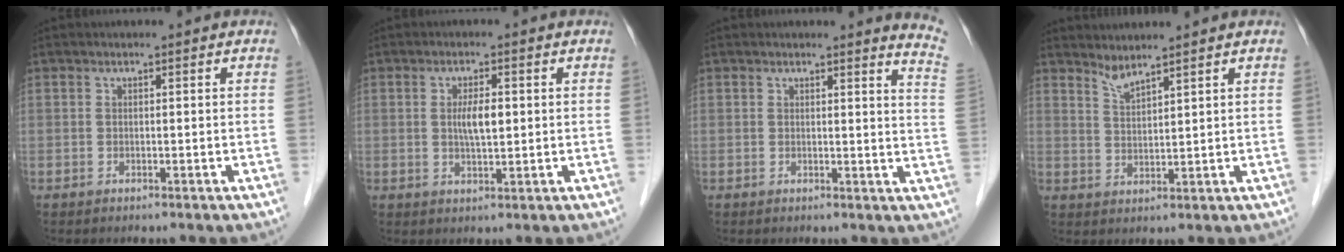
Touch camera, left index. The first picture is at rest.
{"total": 3.7, "force": [0.4, 1.0, 3.5], "torque": [-0.063, 0.001, 0.007]}
{"total": 5.3, "force": [5.1, -0.6, 1.6], "torque": [-0.020, -0.056, 0.026]}
{"total": 2.6, "force": [2.4, -0.2, 0.8], "torque": [-0.018, -0.007, 0.051]}